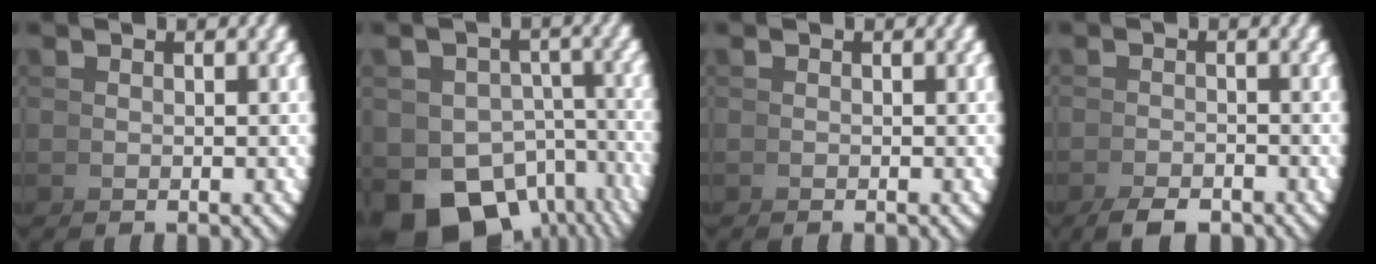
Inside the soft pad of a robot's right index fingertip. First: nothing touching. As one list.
[{"total": 12.9, "force": [-6.0, 9.4, 6.4], "torque": [-0.133, -0.065, -0.078]}, {"total": 0.0}, {"total": 1.9, "force": [-1.9, 0.0, 0.3], "torque": [0.009, -0.005, -0.031]}]